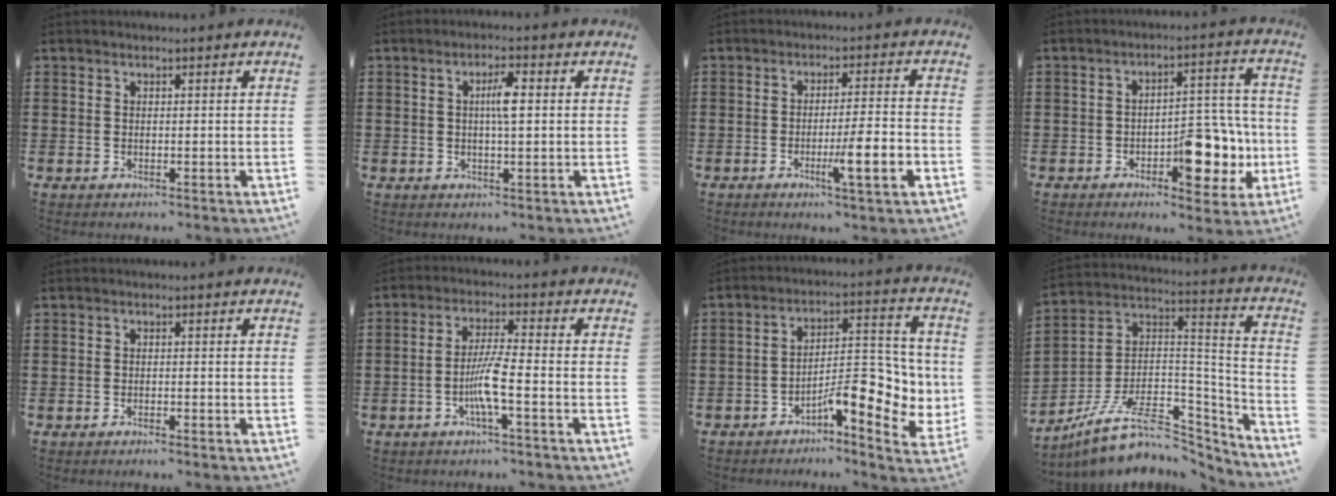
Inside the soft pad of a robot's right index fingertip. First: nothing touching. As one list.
[{"total": 3.8, "force": [0.4, 0.8, 3.7], "torque": [-0.071, 0.002, 0.004]}, {"total": 6.8, "force": [-2.7, 0.2, 6.2], "torque": [-0.097, -0.004, -0.043]}, {"total": 9.8, "force": [-3.5, 4.7, 7.8], "torque": [-0.090, 0.004, -0.057]}, {"total": 0.8, "force": [-0.8, -0.1, 0.2], "torque": [-0.006, -0.002, -0.016]}, {"total": 5.8, "force": [-2.1, 0.2, 5.5], "torque": [-0.115, -0.011, -0.044]}, {"total": 10.0, "force": [-3.9, 3.8, 8.4], "torque": [-0.111, -0.008, -0.072]}, {"total": 11.5, "force": [-7.2, 5.7, 7.0], "torque": [-0.143, 0.012, -0.130]}]